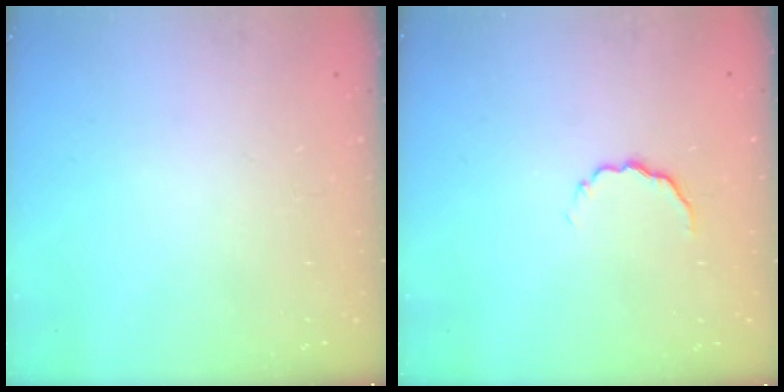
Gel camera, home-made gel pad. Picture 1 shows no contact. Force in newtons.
{"total": 4.0, "press": 3.9, "slide": 0.9}